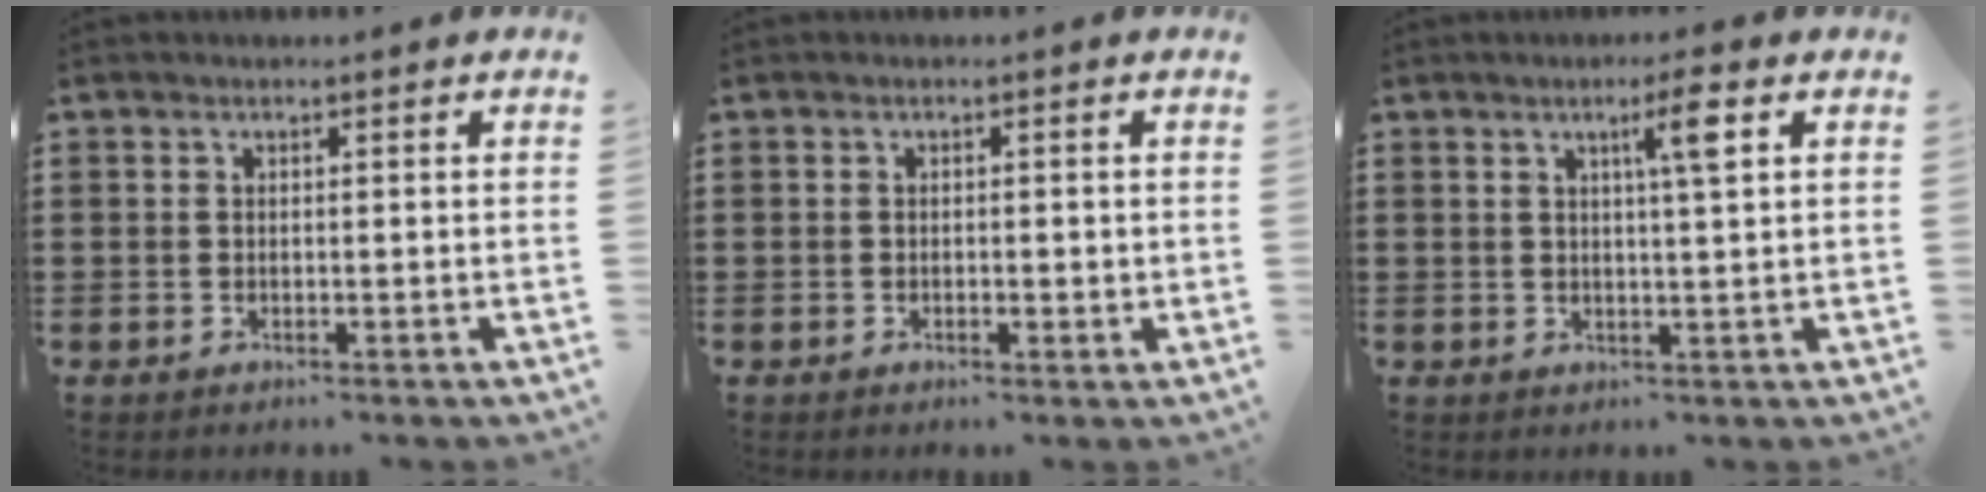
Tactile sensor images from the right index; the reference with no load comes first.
{"total": 0.9, "force": [-0.2, 0.4, 0.7], "torque": [-0.014, 0.000, -0.004]}
{"total": 4.3, "force": [1.7, -0.1, 4.0], "torque": [-0.065, -0.007, 0.021]}